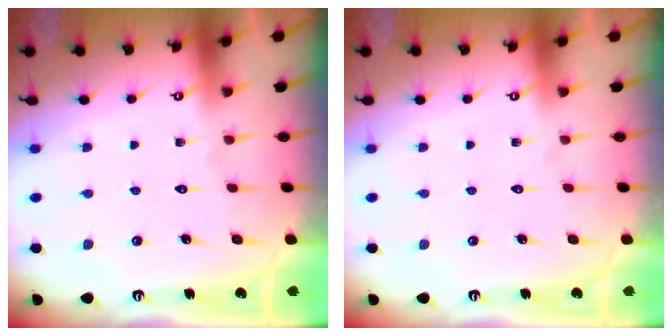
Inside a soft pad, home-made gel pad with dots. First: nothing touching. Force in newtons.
{"total": 0.0}